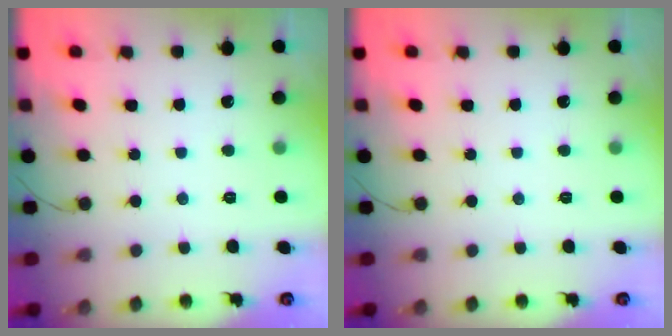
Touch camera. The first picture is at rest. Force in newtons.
{"total": 0.0}